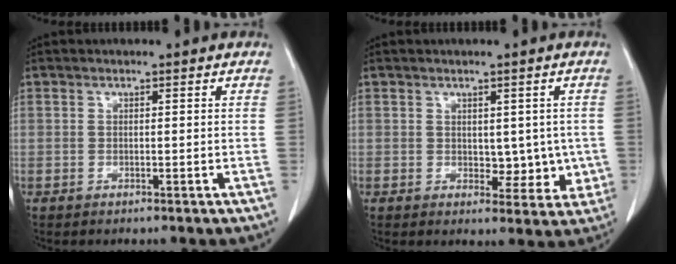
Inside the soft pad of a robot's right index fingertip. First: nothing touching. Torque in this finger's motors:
{"motor_torque": [-0.04, 0.13, 0.04, 0.00]}